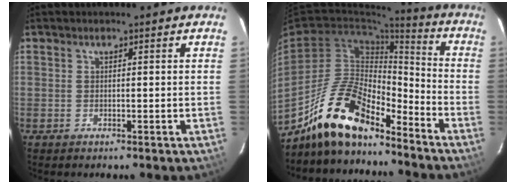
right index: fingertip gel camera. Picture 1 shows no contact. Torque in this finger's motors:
{"motor_torque": [0.62, -0.72, 1.06, 0.21]}